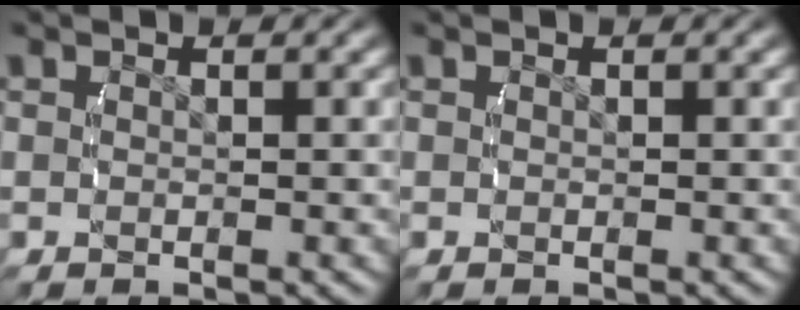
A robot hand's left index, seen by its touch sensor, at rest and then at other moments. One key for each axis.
{"total": 0.0}